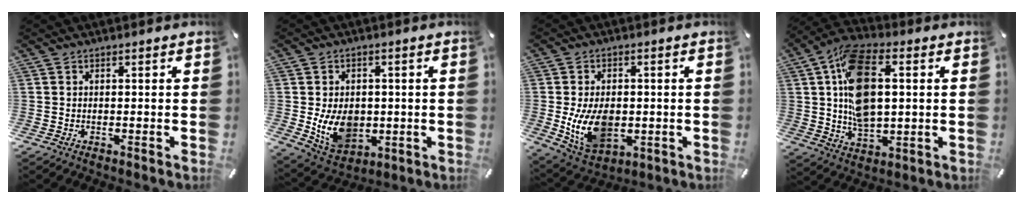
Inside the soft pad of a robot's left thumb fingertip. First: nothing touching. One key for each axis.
{"total": 10.9, "fx": -0.9, "fy": 8.5, "fz": 6.7, "tx": -0.125, "ty": 0.002, "tz": -0.015}
{"total": 12.3, "fx": -1.3, "fy": 8.3, "fz": 8.9, "tx": -0.183, "ty": -0.003, "tz": -0.019}
{"total": 15.6, "fx": 2.2, "fy": 9.3, "fz": 12.4, "tx": -0.239, "ty": 0.005, "tz": 0.039}